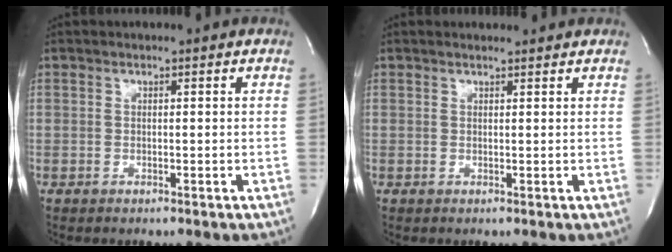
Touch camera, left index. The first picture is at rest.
{"total": 1.8, "force": [1.8, 0.1, 0.2], "torque": [-0.012, 0.008, 0.025]}